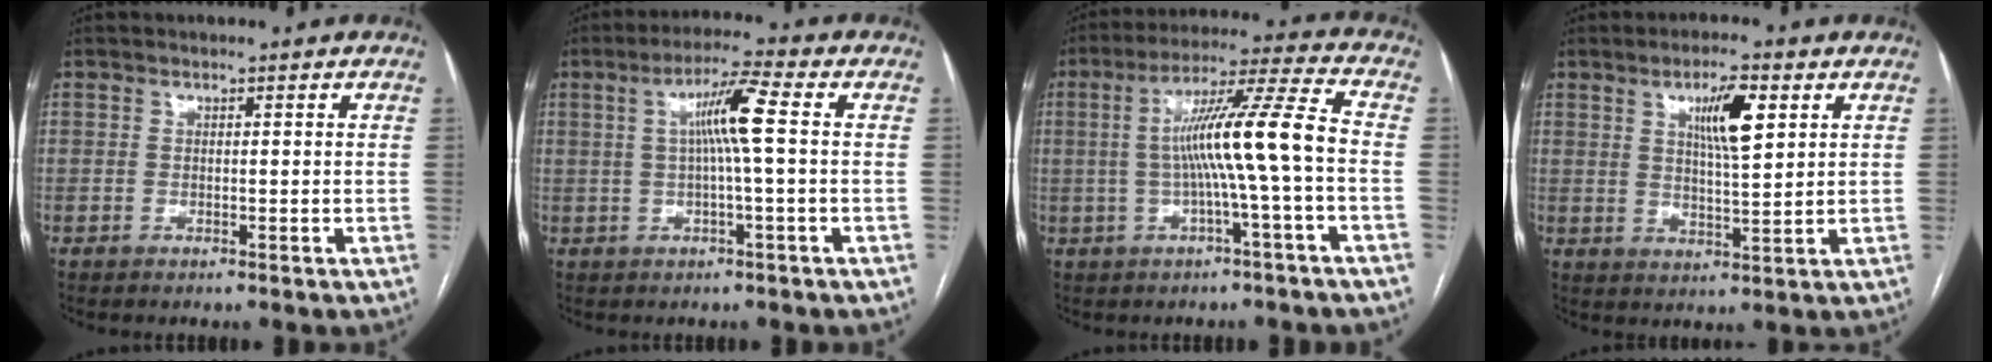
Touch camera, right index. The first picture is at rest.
{"total": 6.9, "force": [0.8, -0.5, 6.8], "torque": [-0.120, 0.012, 0.015]}
{"total": 11.8, "force": [-1.0, -1.3, 11.7], "torque": [-0.201, 0.021, -0.017]}
{"total": 7.2, "force": [3.0, 1.1, 6.5], "torque": [-0.113, 0.001, 0.051]}